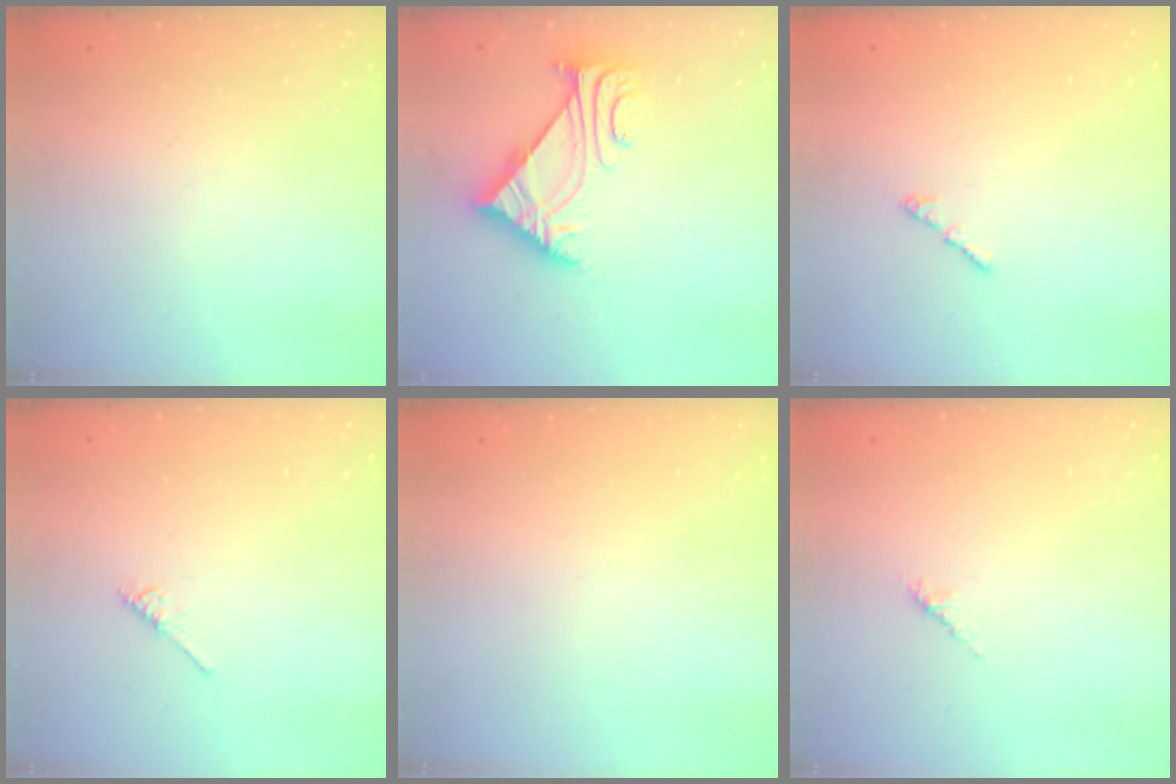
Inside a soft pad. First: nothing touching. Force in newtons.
{"total": 7.2, "press": 7.2, "slide": 1.1}
{"total": 1.3, "press": 1.2, "slide": 0.6}
{"total": 2.1, "press": 2.1, "slide": 0.4}
{"total": 0.0}
{"total": 2.6, "press": 2.4, "slide": 0.7}